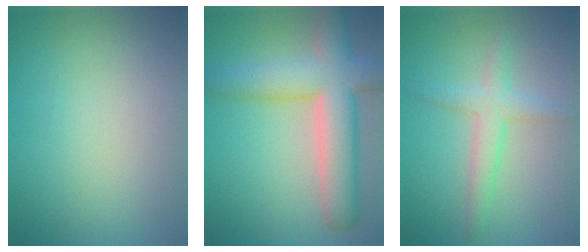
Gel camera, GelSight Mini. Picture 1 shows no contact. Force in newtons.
{"total": 8.4, "press": 8.4, "slide": 0.6}
{"total": 2.8, "press": 2.7, "slide": 0.2}